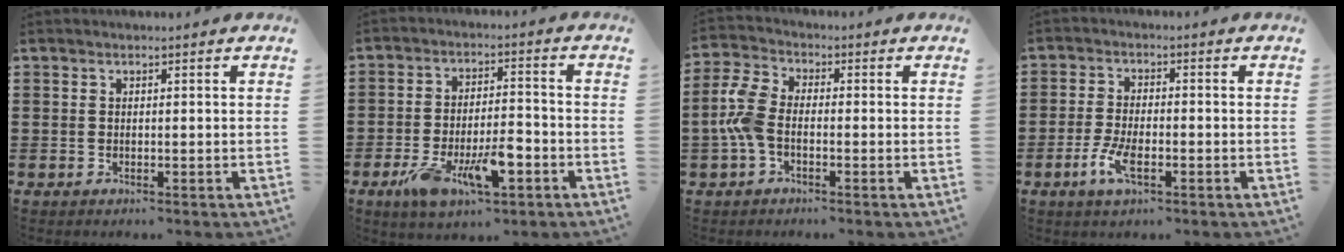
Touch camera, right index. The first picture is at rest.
{"total": 9.8, "force": [-4.5, 3.8, 7.9], "torque": [-0.154, 0.002, -0.076]}
{"total": 6.3, "force": [-1.2, 3.6, 5.0], "torque": [-0.133, 0.000, -0.032]}
{"total": 5.1, "force": [-2.1, 2.1, 4.2], "torque": [-0.096, -0.003, -0.044]}